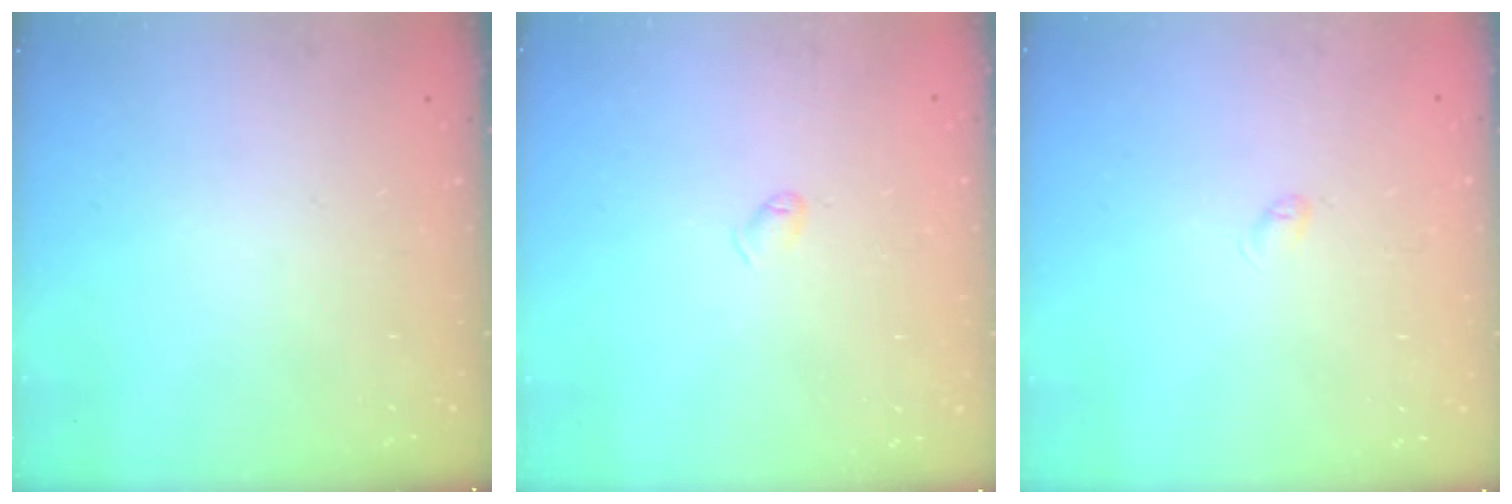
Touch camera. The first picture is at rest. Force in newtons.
{"total": 3.1, "press": 3.0, "slide": 0.4}
{"total": 2.5, "press": 2.5, "slide": 0.5}